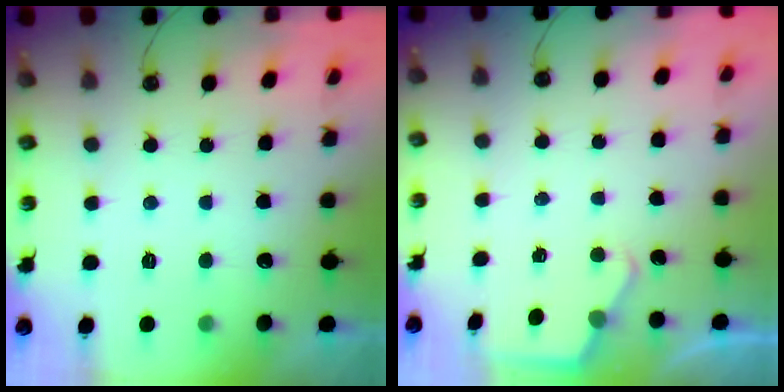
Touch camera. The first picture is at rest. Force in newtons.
{"total": 2.8, "press": 2.8, "slide": 0.5}